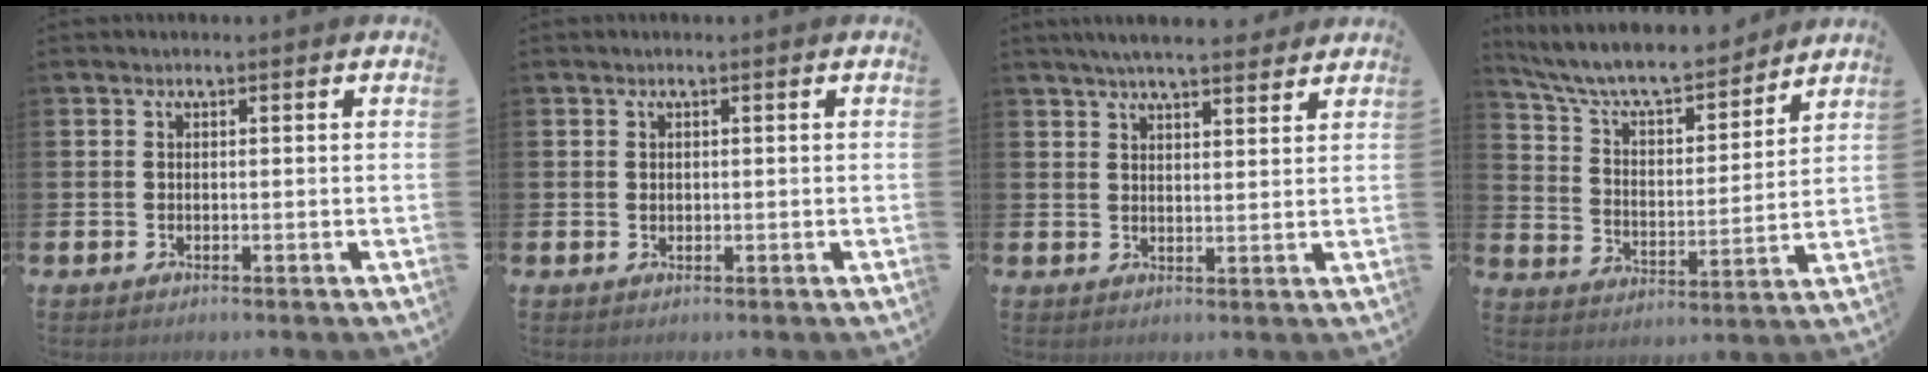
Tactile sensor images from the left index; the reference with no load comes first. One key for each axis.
{"total": 0.6, "fx": 0.3, "fy": 0.5, "fz": 0.2, "tx": 0.003, "ty": 0.001, "tz": 0.002}
{"total": 5.1, "fx": 4.8, "fy": 0.5, "fz": 1.7, "tx": -0.035, "ty": -0.017, "tz": 0.084}
{"total": 8.7, "fx": 8.1, "fy": 1.8, "fz": 2.8, "tx": -0.090, "ty": -0.056, "tz": 0.139}